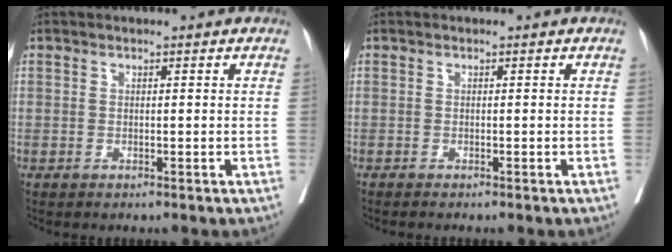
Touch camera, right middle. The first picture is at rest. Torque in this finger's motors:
{"motor_torque": [0.22, -0.23, 0.03, 0.01]}